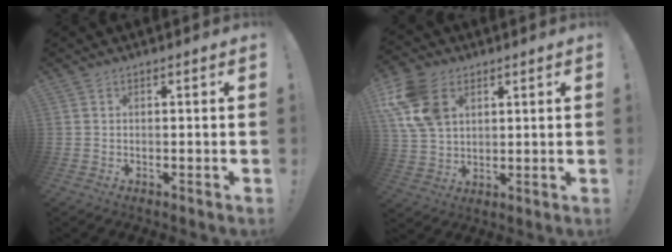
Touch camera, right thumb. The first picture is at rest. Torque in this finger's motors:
{"motor_torque": [1.35, 1.69, 1.11, 0.36, 0.11]}